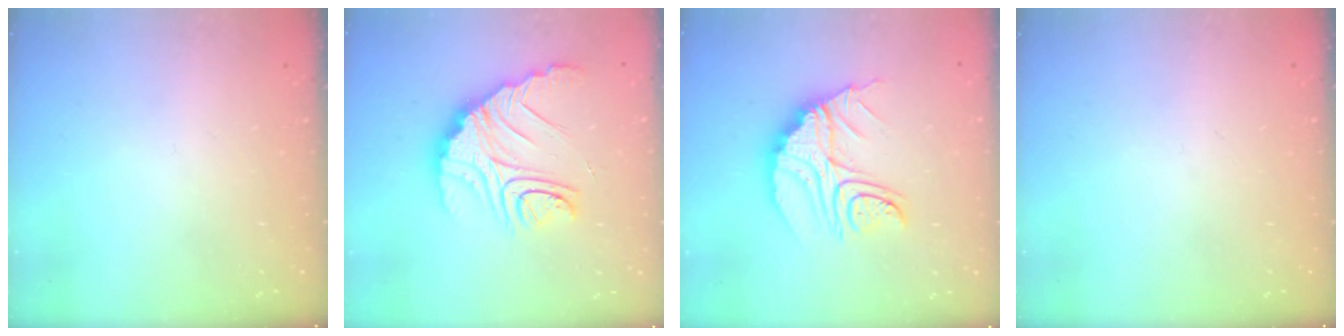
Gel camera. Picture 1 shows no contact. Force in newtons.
{"total": 15.5, "press": 15.4, "slide": 1.5}
{"total": 17.2, "press": 17.1, "slide": 1.5}
{"total": 0.0}